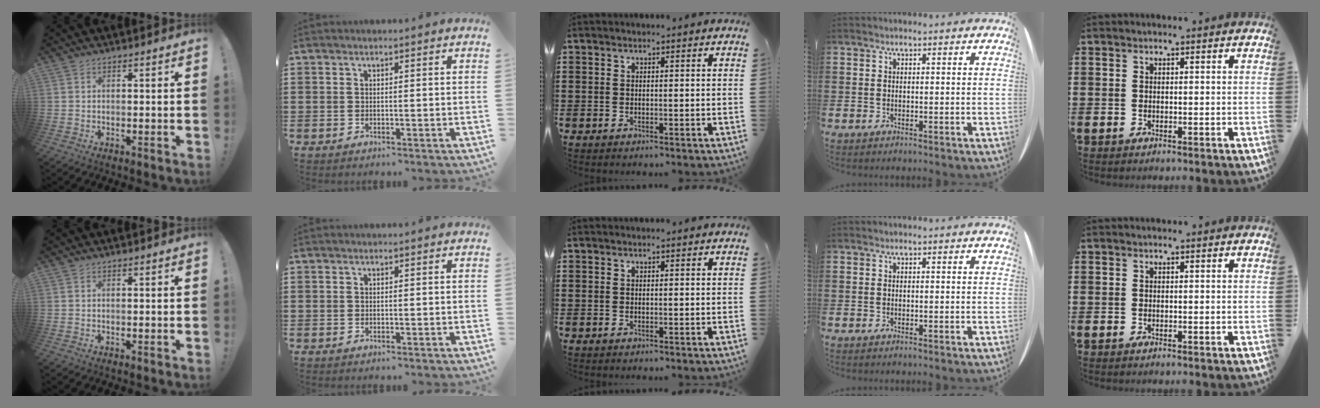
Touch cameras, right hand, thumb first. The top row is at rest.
{}